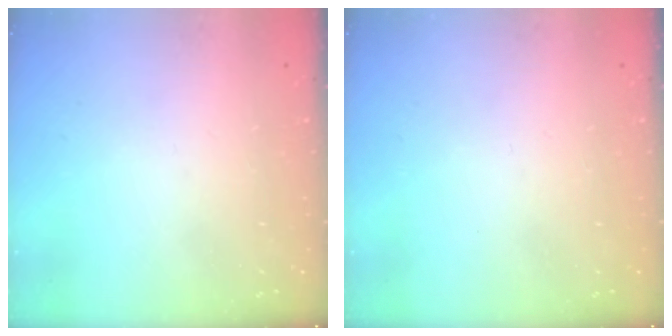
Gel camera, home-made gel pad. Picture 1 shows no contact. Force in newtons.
{"total": 0.0}